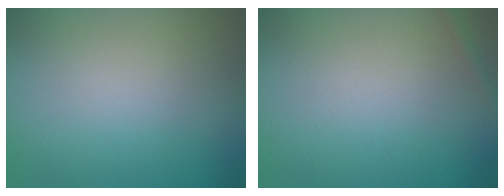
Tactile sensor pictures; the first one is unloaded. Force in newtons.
{"total": 0.8, "press": 0.8, "slide": 0.1}